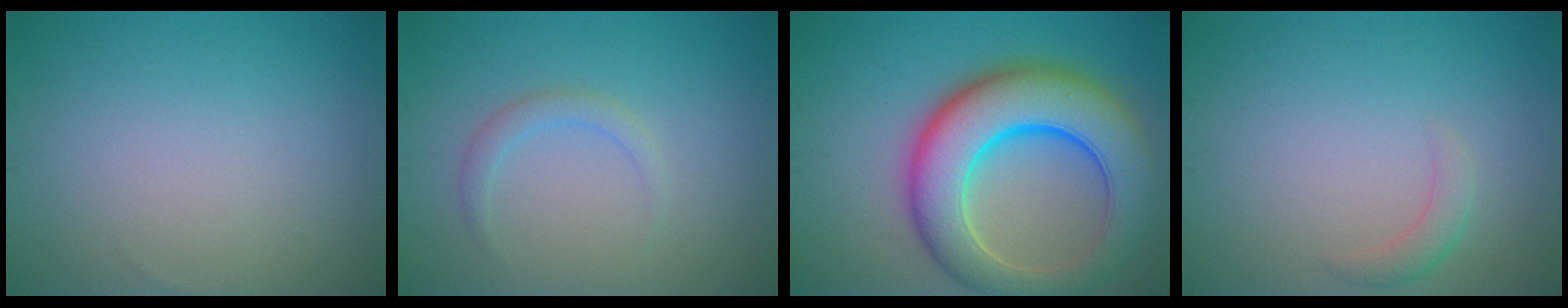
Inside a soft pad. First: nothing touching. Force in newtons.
{"total": 1.5, "press": 1.5, "slide": 0.1}
{"total": 10.9, "press": 10.9, "slide": 0.2}
{"total": 1.5, "press": 1.5, "slide": 0.1}